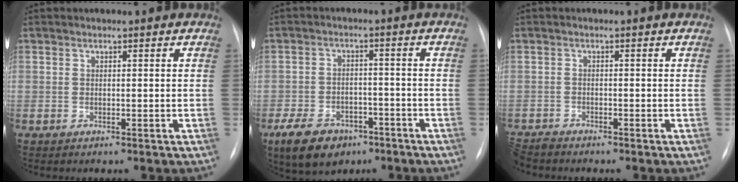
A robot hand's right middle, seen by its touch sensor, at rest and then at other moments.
{"total": 9.7, "force": [-6.1, 5.8, 4.7], "torque": [-0.089, 0.003, -0.095]}
{"total": 3.2, "force": [-3.2, 0.4, 0.3], "torque": [-0.002, -0.013, -0.060]}